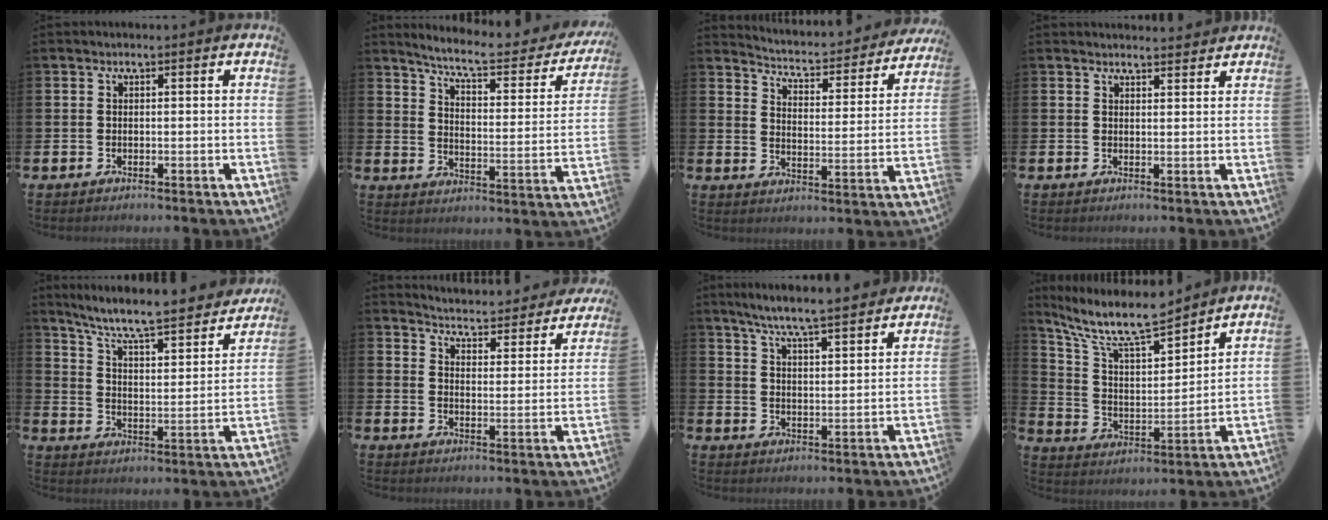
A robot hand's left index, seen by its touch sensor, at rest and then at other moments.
{"total": 7.1, "force": [6.2, 1.3, 3.2], "torque": [-0.083, -0.044, 0.099]}
{"total": 3.8, "force": [3.7, 0.9, 0.7], "torque": [-0.041, -0.036, 0.054]}
{"total": 2.2, "force": [2.2, 0.3, 0.0], "torque": [0.007, -0.015, 0.038]}
{"total": 7.8, "force": [7.2, 0.6, 3.1], "torque": [-0.087, -0.061, 0.116]}
{"total": 4.7, "force": [4.6, 0.2, 0.5], "torque": [-0.026, -0.045, 0.074]}
{"total": 7.0, "force": [6.7, -0.2, 2.1], "torque": [-0.065, -0.041, 0.116]}
{"total": 10.5, "force": [9.2, 2.2, 4.5], "torque": [-0.119, -0.056, 0.160]}